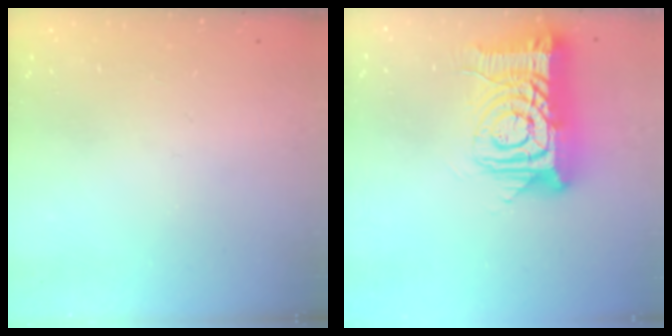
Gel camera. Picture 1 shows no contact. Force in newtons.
{"total": 16.0, "press": 15.9, "slide": 1.6}